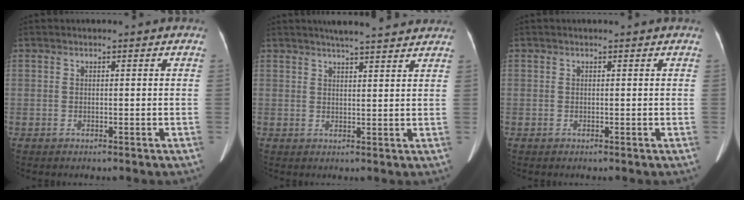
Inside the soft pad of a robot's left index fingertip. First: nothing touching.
{"total": 10.0, "force": [8.9, 1.0, 4.4], "torque": [-0.059, 0.018, 0.104]}
{"total": 1.2, "force": [1.1, 0.2, 0.4], "torque": [-0.009, 0.019, 0.009]}